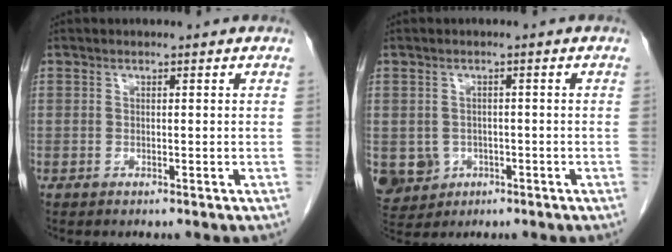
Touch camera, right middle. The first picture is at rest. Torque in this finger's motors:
{"motor_torque": [0.31, -0.06, 0.02, 0.00]}